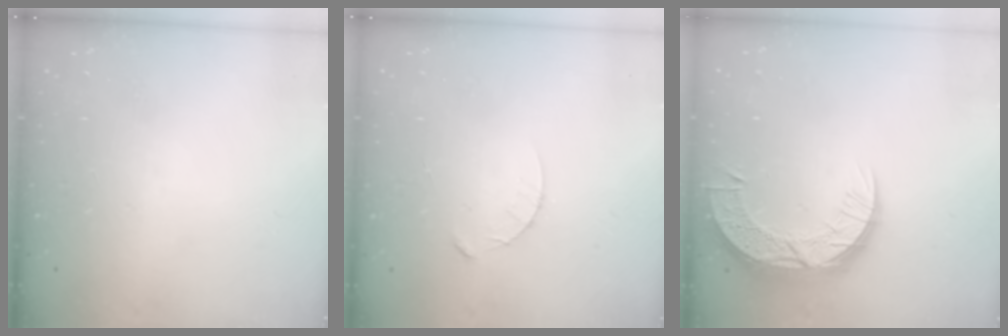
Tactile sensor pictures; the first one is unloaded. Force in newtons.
{"total": 2.5, "press": 2.5, "slide": 0.3}
{"total": 14.4, "press": 14.3, "slide": 0.9}